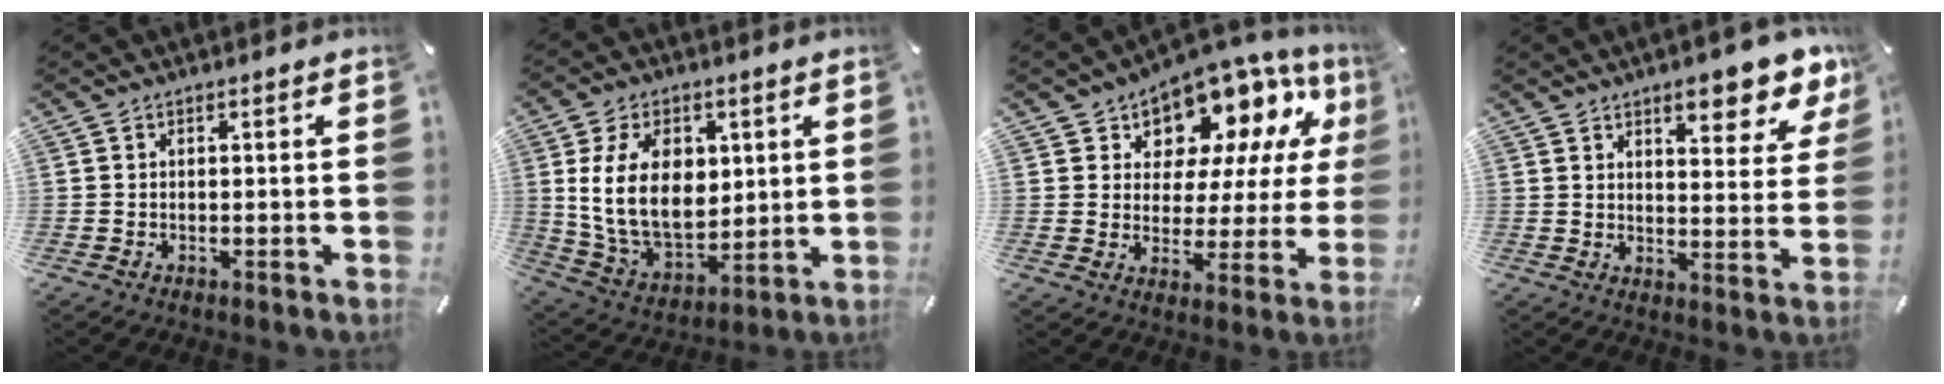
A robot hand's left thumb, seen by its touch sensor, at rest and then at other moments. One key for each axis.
{"total": 17.0, "fx": 3.5, "fy": 11.7, "fz": 11.9, "tx": -0.242, "ty": -0.005, "tz": 0.061}
{"total": 12.1, "fx": 9.2, "fy": 6.9, "fz": 3.7, "tx": -0.071, "ty": -0.076, "tz": 0.163}
{"total": 10.8, "fx": 7.8, "fy": 4.2, "fz": 6.3, "tx": -0.073, "ty": -0.051, "tz": 0.129}